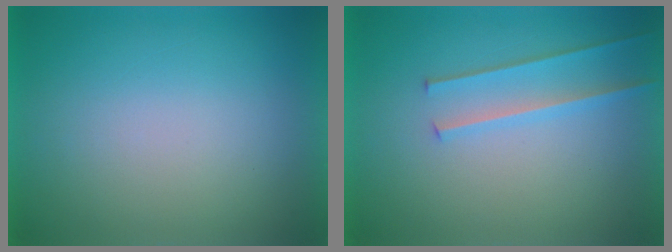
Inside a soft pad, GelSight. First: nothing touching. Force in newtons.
{"total": 2.0}